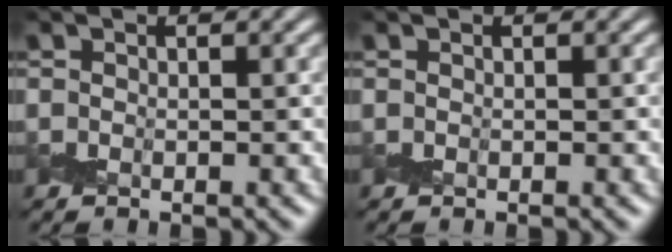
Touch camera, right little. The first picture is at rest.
{"total": 0.0}